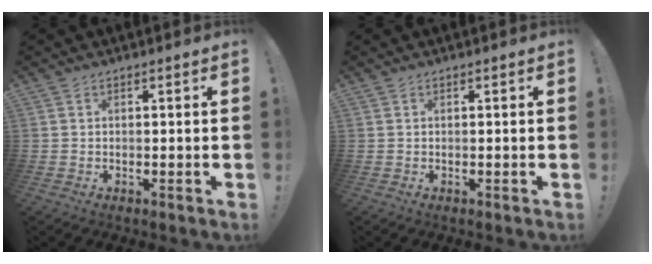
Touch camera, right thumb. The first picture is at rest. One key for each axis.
{"total": 0.0}